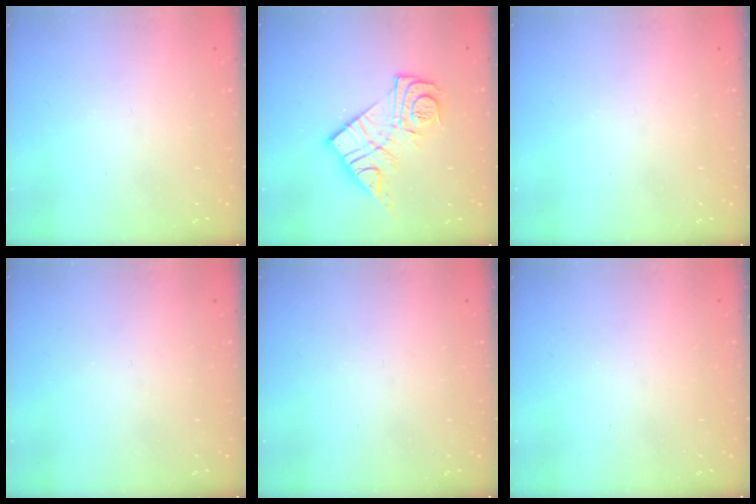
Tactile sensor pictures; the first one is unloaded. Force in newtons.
{"total": 16.3, "press": 16.2, "slide": 1.4}
{"total": 0.0}
{"total": 0.0}
{"total": 0.0}
{"total": 0.0}